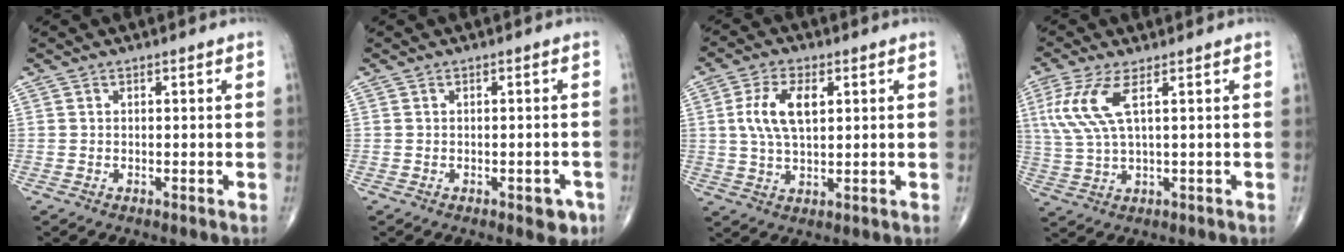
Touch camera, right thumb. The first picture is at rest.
{"total": 3.2, "force": [-1.6, 1.6, 2.3], "torque": [-0.008, 0.006, -0.016]}
{"total": 8.7, "force": [2.0, 4.4, 7.2], "torque": [-0.141, 0.001, 0.039]}
{"total": 8.3, "force": [2.9, 2.3, 7.4], "torque": [-0.200, 0.000, 0.065]}